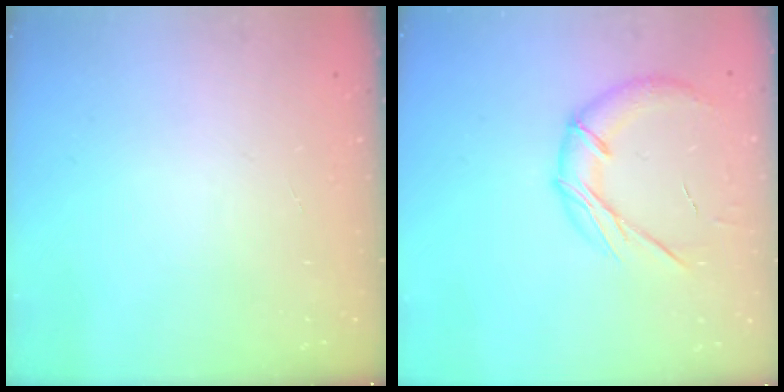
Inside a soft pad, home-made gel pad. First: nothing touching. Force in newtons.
{"total": 11.8, "press": 11.8, "slide": 0.8}